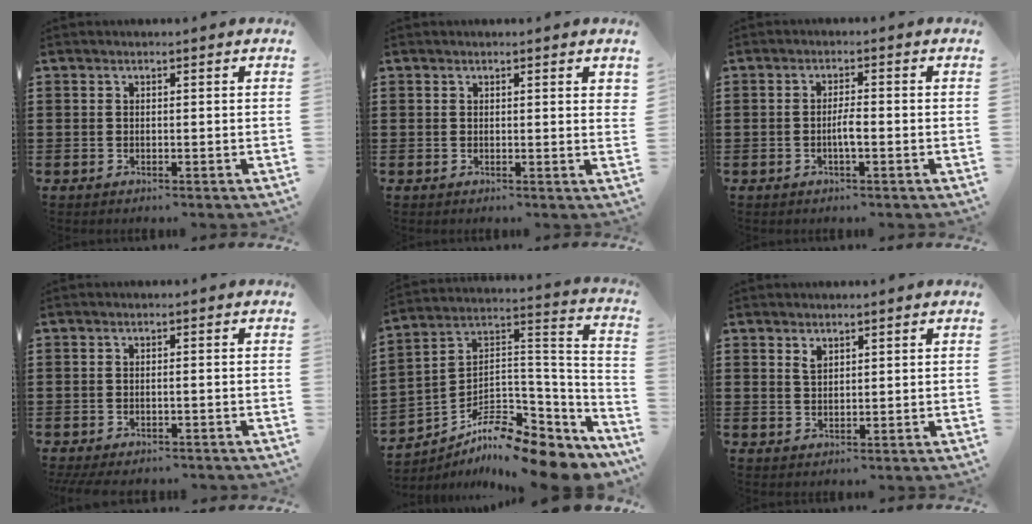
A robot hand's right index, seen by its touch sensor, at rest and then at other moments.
{"total": 0.8, "force": [0.4, 0.0, 0.7], "torque": [-0.015, 0.001, 0.007]}
{"total": 2.6, "force": [-0.8, 0.4, 2.4], "torque": [-0.046, 0.003, -0.014]}
{"total": 1.5, "force": [-1.4, 0.2, 0.5], "torque": [-0.014, -0.004, -0.028]}
{"total": 8.8, "force": [-7.2, 3.1, 4.0], "torque": [-0.076, 0.004, -0.140]}
{"total": 1.7, "force": [1.1, 0.9, 0.9], "torque": [-0.021, 0.003, 0.021]}